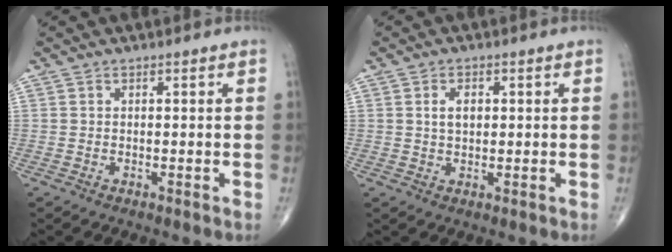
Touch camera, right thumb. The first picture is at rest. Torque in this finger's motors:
{"motor_torque": [-0.09, 0.07, 0.20, 0.00, 0.05]}